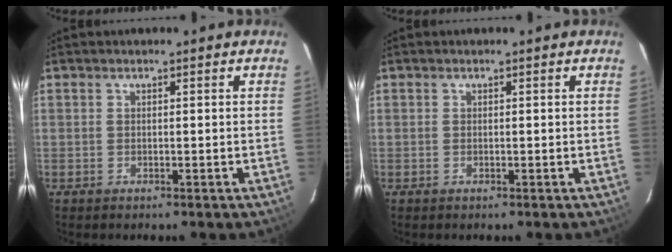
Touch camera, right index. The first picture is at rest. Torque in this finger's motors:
{"motor_torque": [0.01, 0.04, -0.04, 0.00]}